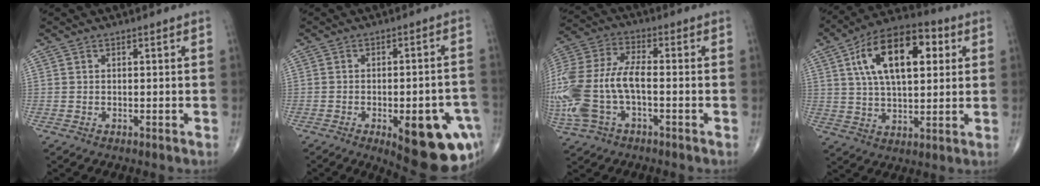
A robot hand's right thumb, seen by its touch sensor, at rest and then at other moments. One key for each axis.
{"total": 17.8, "fx": -7.2, "fy": 6.7, "fz": 14.9, "tx": -0.121, "ty": 0.022, "tz": -0.074}
{"total": 18.5, "fx": -3.4, "fy": 9.3, "fz": 15.7, "tx": -0.376, "ty": 0.020, "tz": -0.061}
{"total": 18.3, "fx": 5.5, "fy": 9.1, "fz": 14.9, "tx": -0.228, "ty": 0.005, "tz": 0.086}